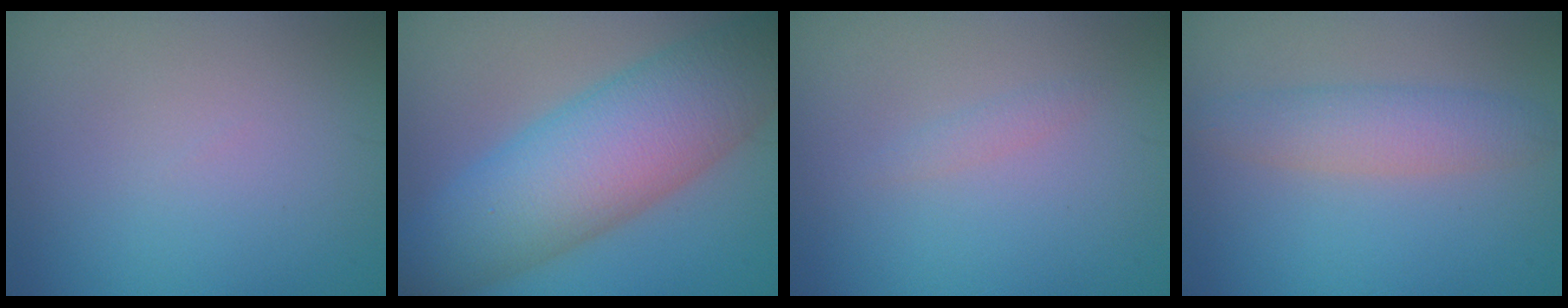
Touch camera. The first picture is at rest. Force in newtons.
{"total": 10.9, "press": 10.9, "slide": 0.3}
{"total": 0.8, "press": 0.8, "slide": 0.0}
{"total": 3.2, "press": 3.2, "slide": 0.2}